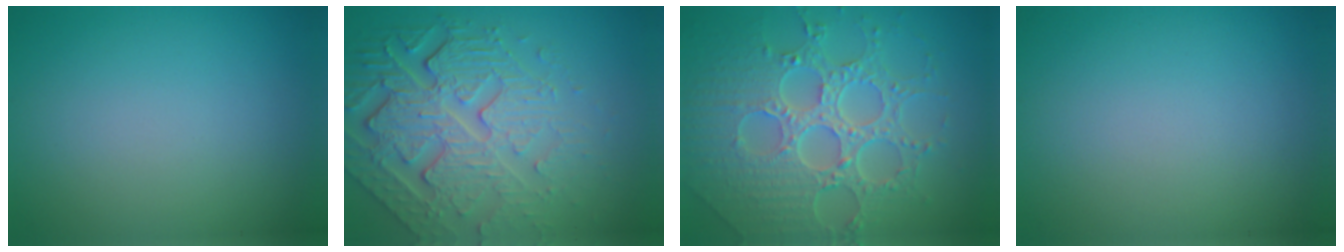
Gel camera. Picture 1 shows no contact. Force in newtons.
{"total": 8.3, "press": 5.8, "slide": 6.0}
{"total": 8.1, "press": 5.9, "slide": 5.5}
{"total": 0.0}